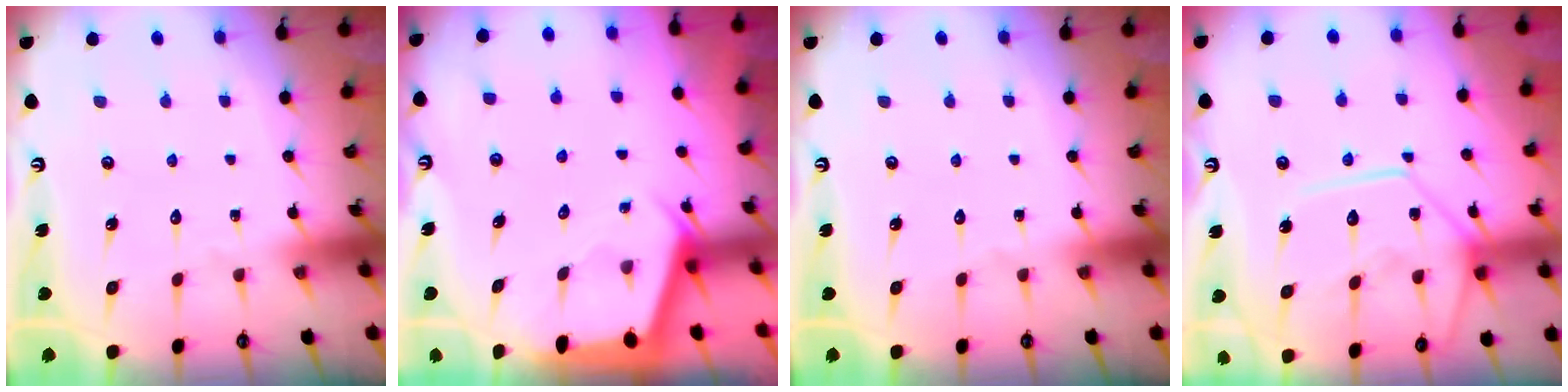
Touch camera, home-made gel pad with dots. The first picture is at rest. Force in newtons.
{"total": 2.3, "press": 2.3, "slide": 0.3}
{"total": 0.0}
{"total": 12.8, "press": 12.7, "slide": 1.7}